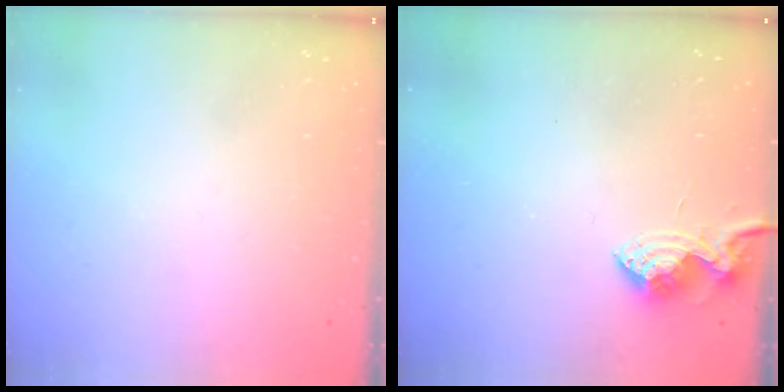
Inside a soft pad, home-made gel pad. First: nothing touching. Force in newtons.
{"total": 7.1, "press": 7.0, "slide": 0.7}